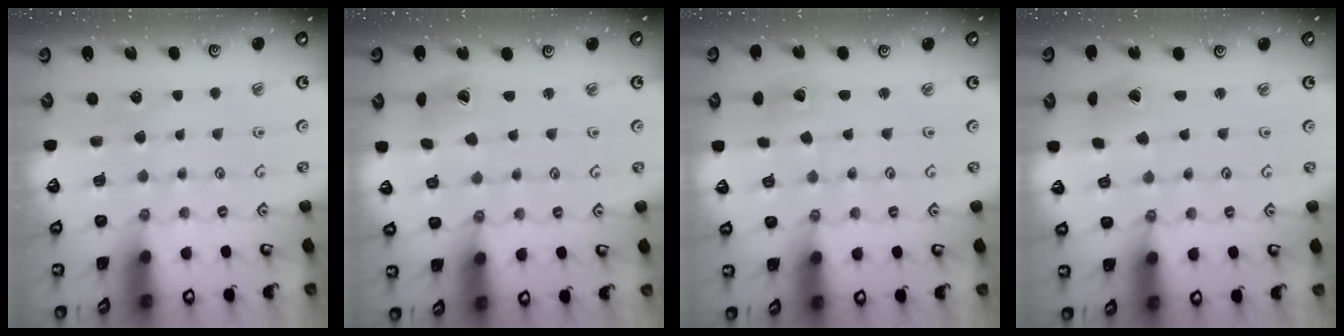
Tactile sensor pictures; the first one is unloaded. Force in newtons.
{"total": 4.5, "press": 4.4, "slide": 0.5}
{"total": 1.7, "press": 1.7, "slide": 0.1}
{"total": 1.2, "press": 1.2, "slide": 0.2}